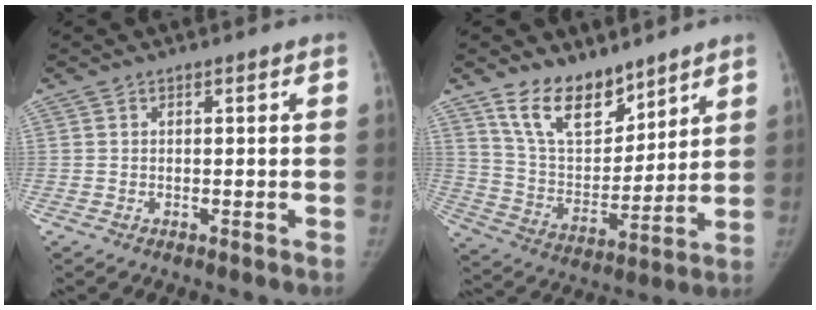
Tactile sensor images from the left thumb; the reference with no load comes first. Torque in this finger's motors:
{"motor_torque": [0.20, -0.01, 1.18, -1.14, 0.27]}